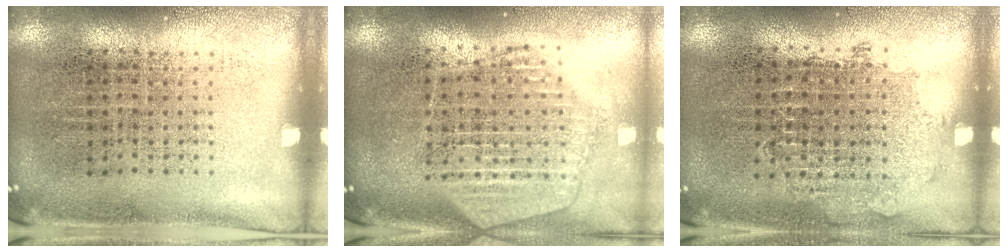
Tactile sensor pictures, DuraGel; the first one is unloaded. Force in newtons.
{"total": 2.1, "press": 1.9, "slide": 0.9}
{"total": 0.8, "press": 0.8, "slide": 0.1}